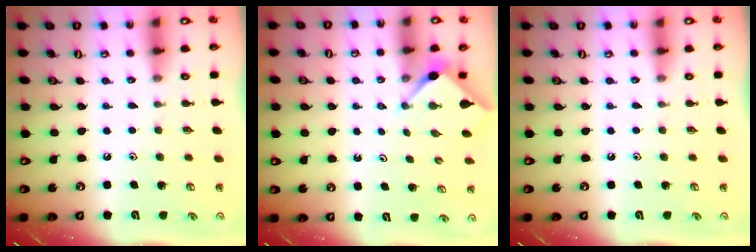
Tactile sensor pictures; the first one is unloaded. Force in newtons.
{"total": 2.8, "press": 2.8, "slide": 0.4}
{"total": 0.0}